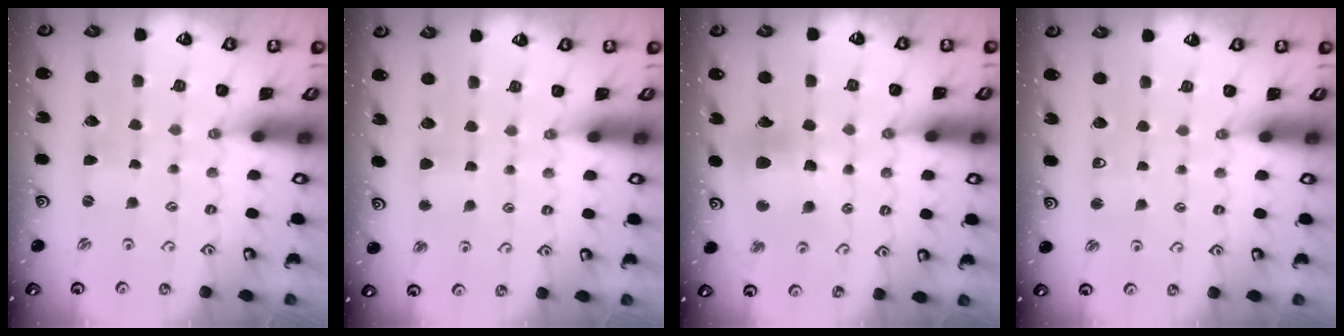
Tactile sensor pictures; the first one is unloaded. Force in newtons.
{"total": 4.7, "press": 4.7, "slide": 0.5}
{"total": 12.2, "press": 12.1, "slide": 1.8}
{"total": 2.8, "press": 2.7, "slide": 0.7}